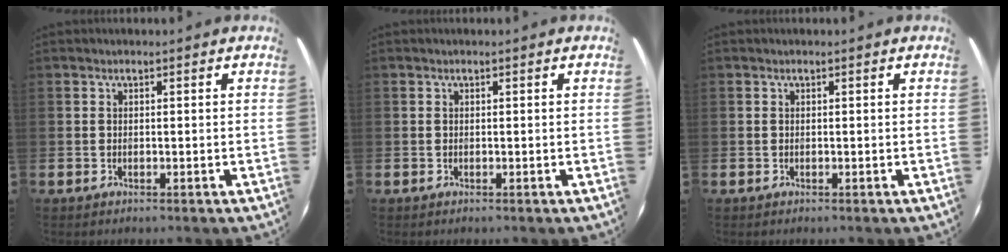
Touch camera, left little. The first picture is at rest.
{"total": 0.0}
{"total": 0.0}